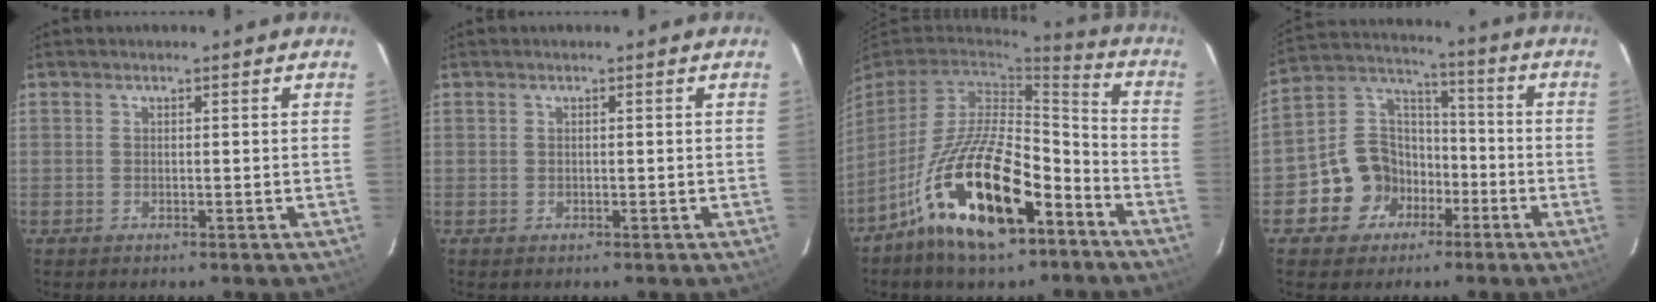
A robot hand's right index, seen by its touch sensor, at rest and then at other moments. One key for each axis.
{"total": 0.0}
{"total": 20.2, "fx": -11.5, "fy": 8.0, "fz": 14.6, "tx": -0.275, "ty": -0.010, "tz": -0.195}
{"total": 10.7, "fx": -4.6, "fy": 9.2, "fz": 3.0, "tx": -0.079, "ty": 0.043, "tz": -0.069}